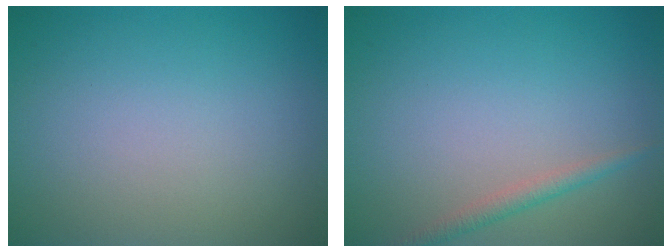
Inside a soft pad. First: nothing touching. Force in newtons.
{"total": 1.5, "press": 1.5, "slide": 0.0}